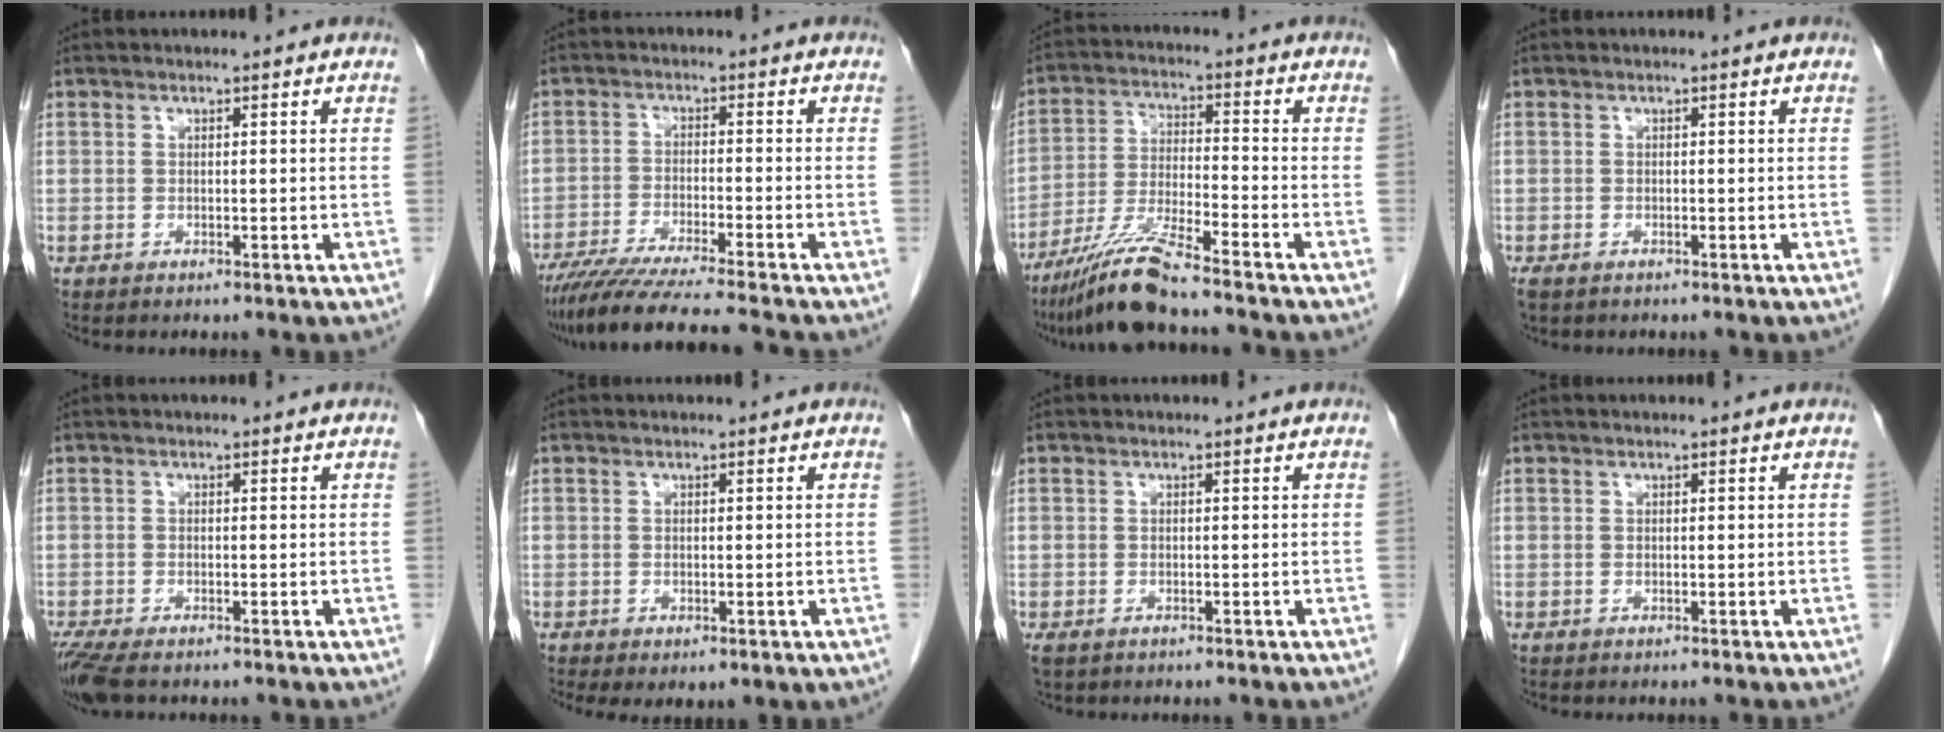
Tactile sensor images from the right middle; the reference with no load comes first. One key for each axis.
{"total": 12.6, "fx": -11.1, "fy": -1.4, "fz": 5.8, "tx": -0.075, "ty": -0.032, "tz": -0.181}
{"total": 9.8, "fx": -8.0, "fy": -0.6, "fz": 5.7, "tx": -0.115, "ty": -0.026, "tz": -0.152}
{"total": 1.6, "fx": -1.1, "fy": 0.8, "fz": 0.9, "tx": -0.022, "ty": -0.004, "tz": -0.014}
{"total": 4.7, "fx": -3.5, "fy": 1.3, "fz": 2.8, "tx": -0.060, "ty": -0.015, "tz": -0.063}
{"total": 3.9, "fx": -1.9, "fy": 2.1, "fz": 2.7, "tx": -0.038, "ty": -0.009, "tz": -0.022}
{"total": 1.5, "fx": -0.9, "fy": 0.8, "fz": 0.8, "tx": -0.021, "ty": -0.003, "tz": -0.009}
{"total": 0.0}